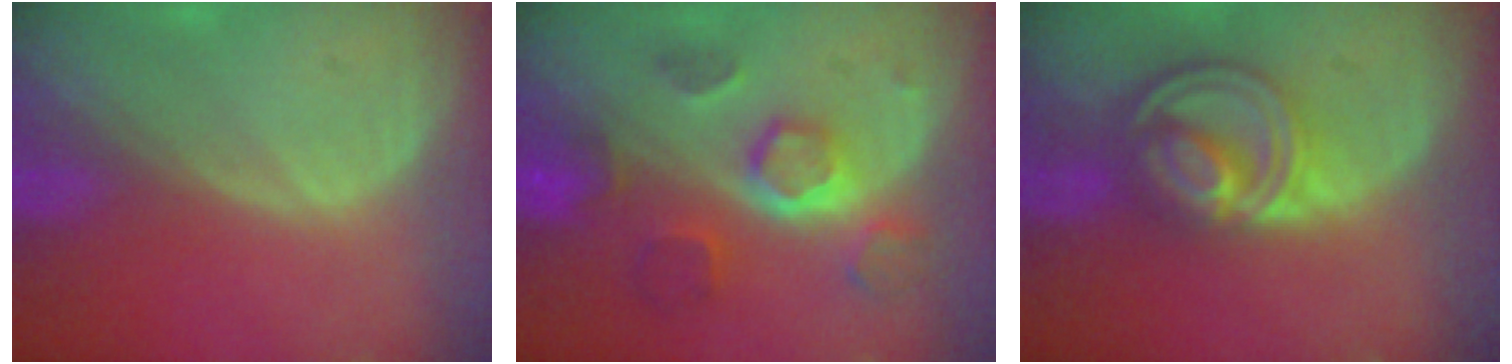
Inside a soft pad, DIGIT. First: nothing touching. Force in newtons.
{"total": 8.5, "press": 7.7, "slide": 3.6}
{"total": 8.7, "press": 7.4, "slide": 4.6}